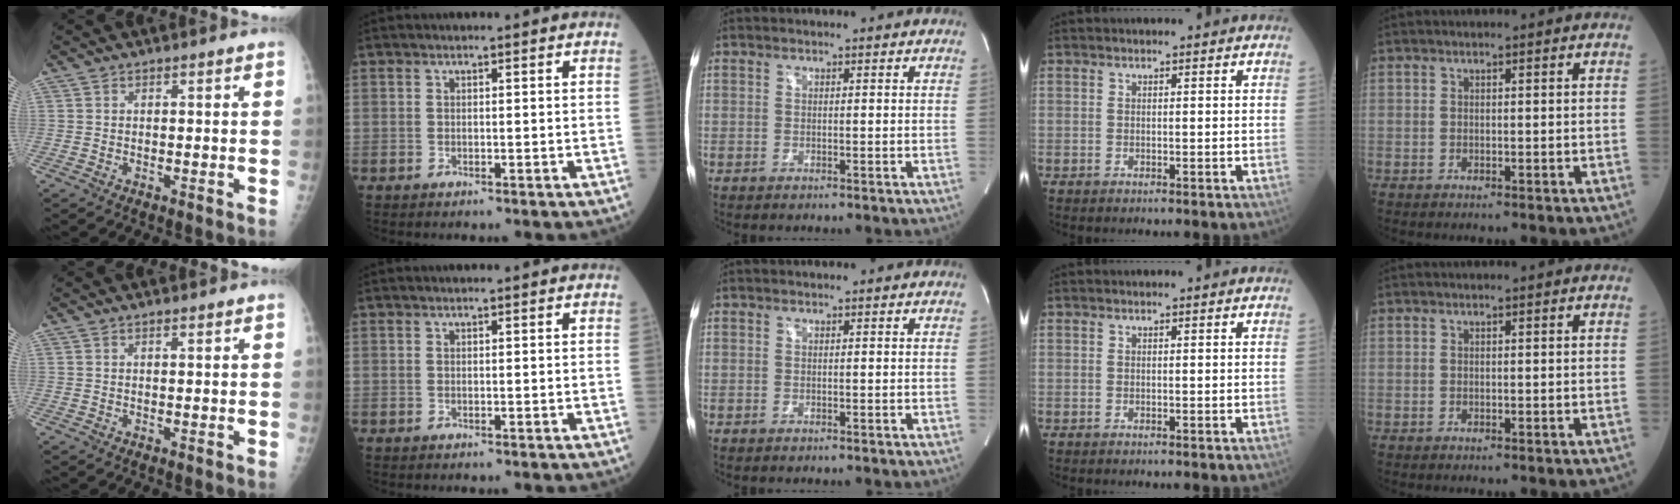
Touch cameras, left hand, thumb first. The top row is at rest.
{"thumb": {"total": 0.6, "force": [0.6, 0.1, 0.2], "torque": [-0.005, -0.004, 0.010]}}